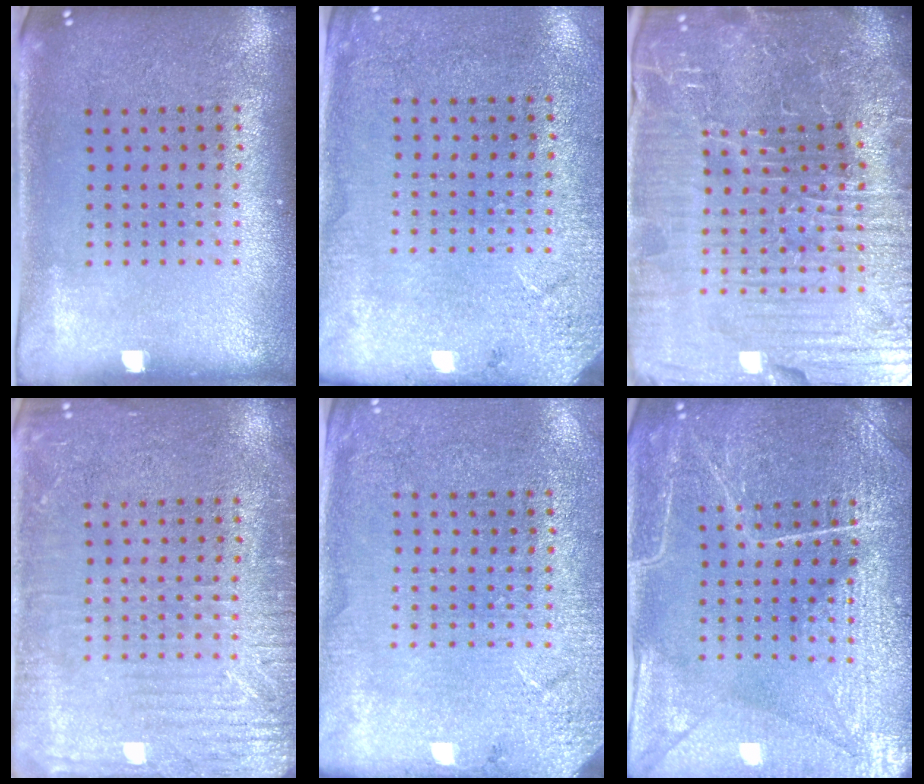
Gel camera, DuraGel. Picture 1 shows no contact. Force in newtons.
{"total": 2.6, "press": 2.4, "slide": 1.1}
{"total": 7.4, "press": 6.6, "slide": 3.3}
{"total": 3.9, "press": 3.8, "slide": 0.4}
{"total": 2.6, "press": 2.5, "slide": 0.7}
{"total": 4.0, "press": 4.0, "slide": 0.3}